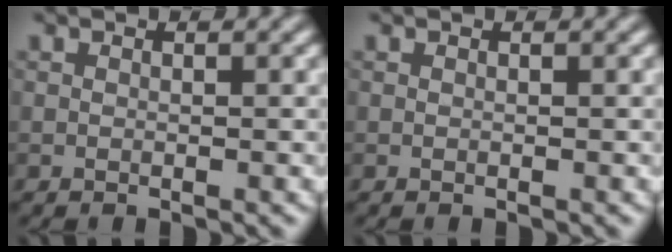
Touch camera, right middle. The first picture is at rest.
{"total": 0.0}